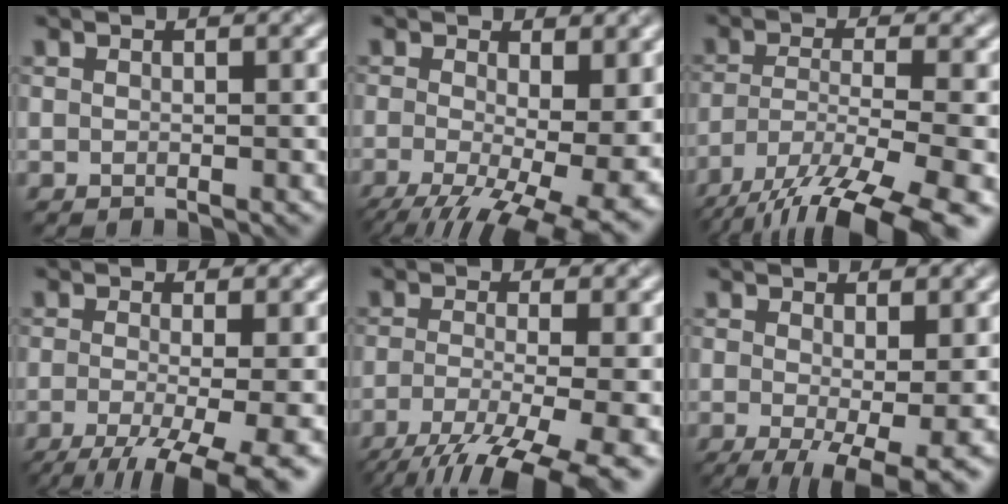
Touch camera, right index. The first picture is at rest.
{"total": 12.8, "force": [-4.0, 5.9, 10.7], "torque": [-0.180, -0.038, -0.042]}
{"total": 12.8, "force": [-9.6, 4.0, 7.4], "torque": [-0.157, -0.040, -0.134]}
{"total": 9.5, "force": [-5.0, 3.2, 7.5], "torque": [-0.118, -0.028, -0.061]}
{"total": 9.7, "force": [-6.3, 2.6, 7.0], "torque": [-0.133, -0.026, -0.091]}
{"total": 7.9, "force": [-2.6, 2.8, 6.9], "torque": [-0.120, -0.019, -0.025]}